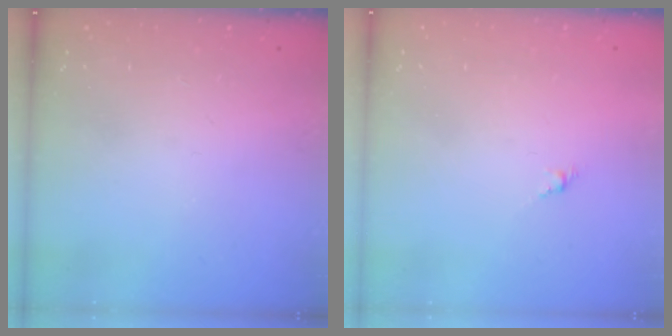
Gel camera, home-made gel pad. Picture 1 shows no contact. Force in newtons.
{"total": 1.6, "press": 1.5, "slide": 0.5}